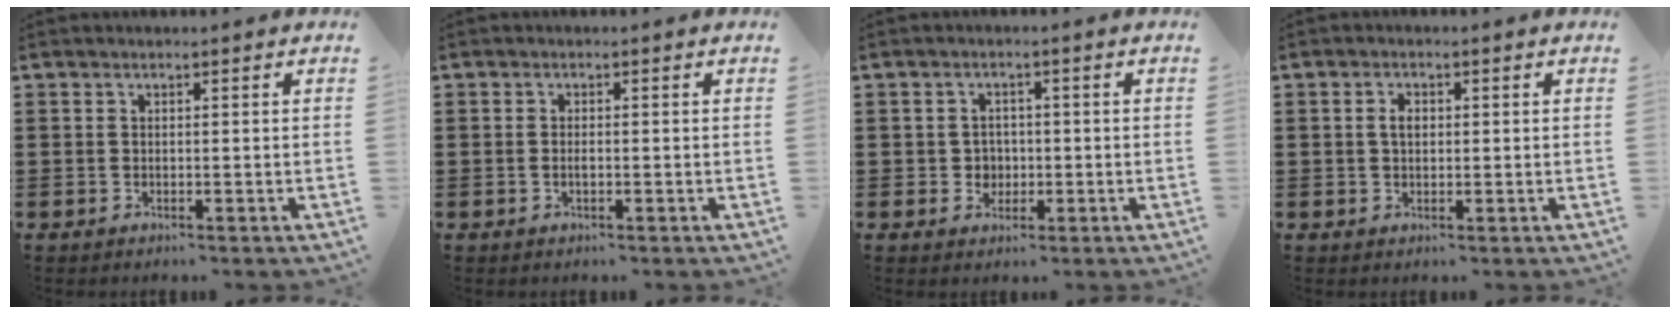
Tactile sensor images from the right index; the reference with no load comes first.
{"total": 0.9, "force": [-0.2, 0.1, 0.9], "torque": [-0.018, -0.006, -0.003]}
{"total": 2.5, "force": [-0.4, 2.3, 0.7], "torque": [-0.021, 0.007, -0.011]}
{"total": 2.1, "force": [0.3, 1.2, 1.7], "torque": [-0.035, 0.008, 0.004]}